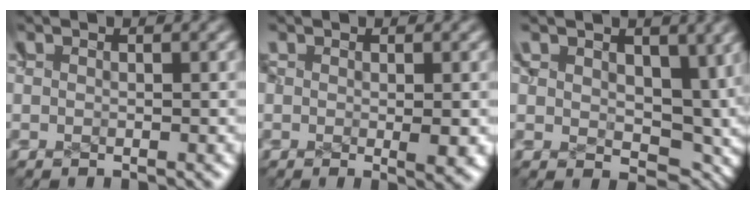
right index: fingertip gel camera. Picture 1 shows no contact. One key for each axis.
{"total": 1.0, "fx": 0.1, "fy": 0.1, "fz": 1.0, "tx": -0.011, "ty": -0.006, "tz": 0.007}
{"total": 3.9, "fx": 0.0, "fy": 3.2, "fz": 2.3, "tx": -0.049, "ty": -0.029, "tz": 0.008}